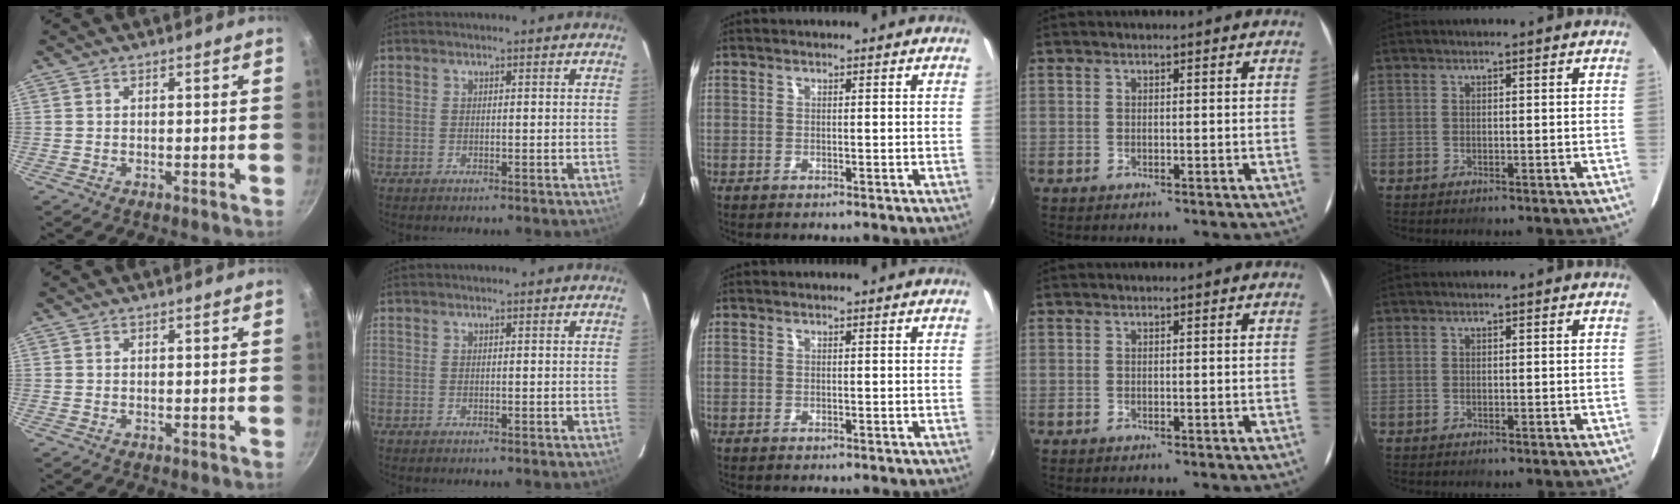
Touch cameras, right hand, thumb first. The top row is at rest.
{}